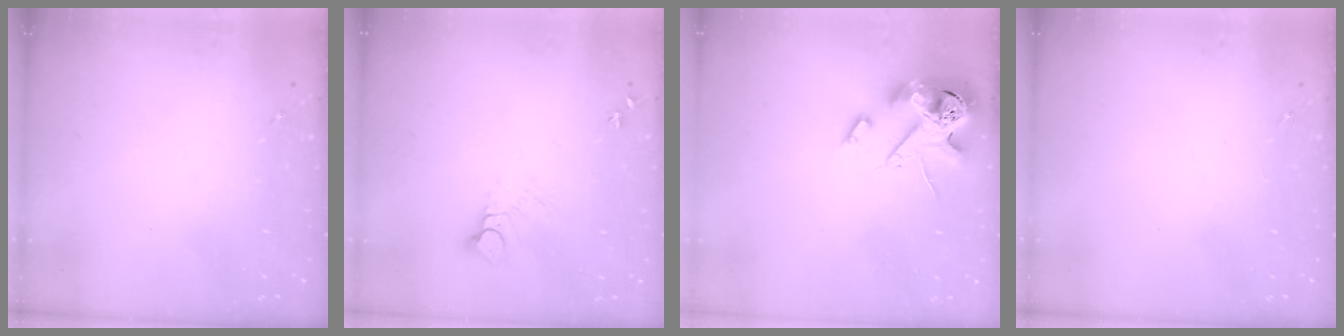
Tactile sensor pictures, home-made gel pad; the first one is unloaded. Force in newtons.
{"total": 5.0, "press": 5.0, "slide": 0.2}
{"total": 15.3, "press": 15.1, "slide": 2.6}
{"total": 0.0}